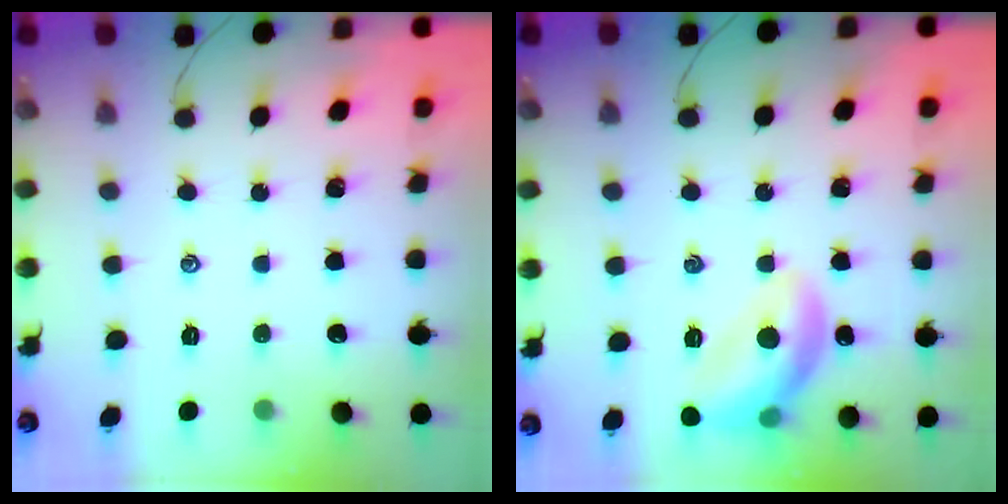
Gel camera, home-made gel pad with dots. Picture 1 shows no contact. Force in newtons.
{"total": 12.5, "press": 12.4, "slide": 1.0}